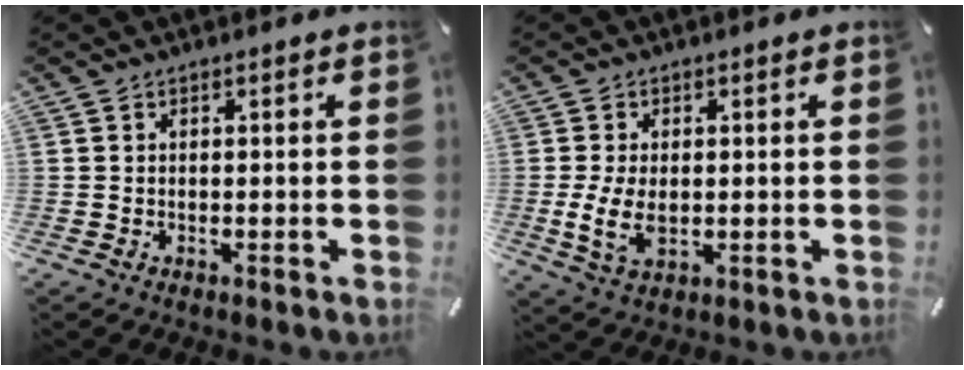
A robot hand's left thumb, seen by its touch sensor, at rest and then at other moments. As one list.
[{"total": 7.1, "force": [-0.8, 4.4, 5.5], "torque": [-0.127, -0.002, -0.015]}]